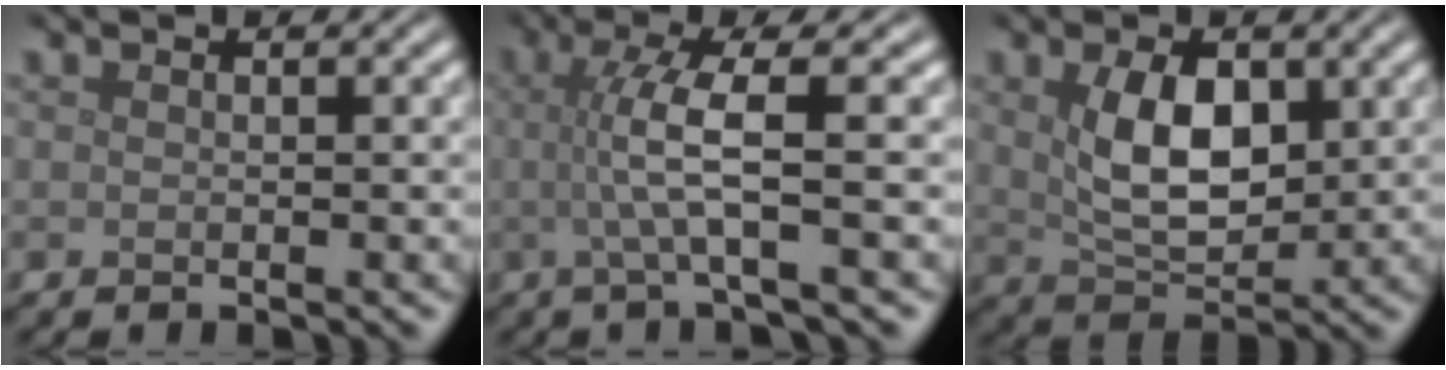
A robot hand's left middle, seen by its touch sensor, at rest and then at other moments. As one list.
[{"total": 4.8, "force": [0.1, 0.7, 4.8], "torque": [-0.089, 0.004, -0.002]}, {"total": 5.5, "force": [1.2, 3.1, 4.4], "torque": [-0.088, -0.003, 0.027]}]